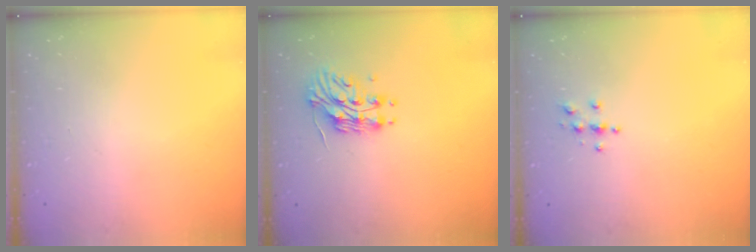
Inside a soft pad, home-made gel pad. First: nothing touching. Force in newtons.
{"total": 11.8, "press": 11.8, "slide": 0.6}
{"total": 3.9, "press": 3.9, "slide": 0.4}